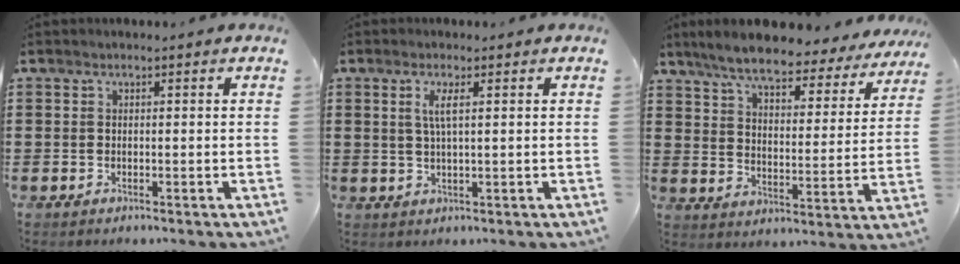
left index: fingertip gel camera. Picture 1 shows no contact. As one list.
[{"total": 3.0, "force": [0.9, 0.4, 2.8], "torque": [-0.059, 0.002, 0.014]}, {"total": 7.4, "force": [6.6, 0.9, 3.2], "torque": [-0.093, -0.038, 0.112]}]